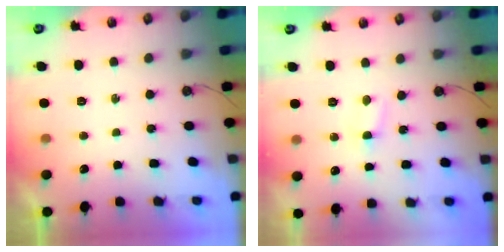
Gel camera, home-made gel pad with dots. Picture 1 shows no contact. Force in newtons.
{"total": 2.8, "press": 2.8, "slide": 0.3}